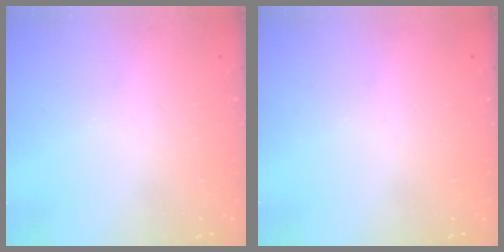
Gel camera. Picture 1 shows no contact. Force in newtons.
{"total": 0.0}